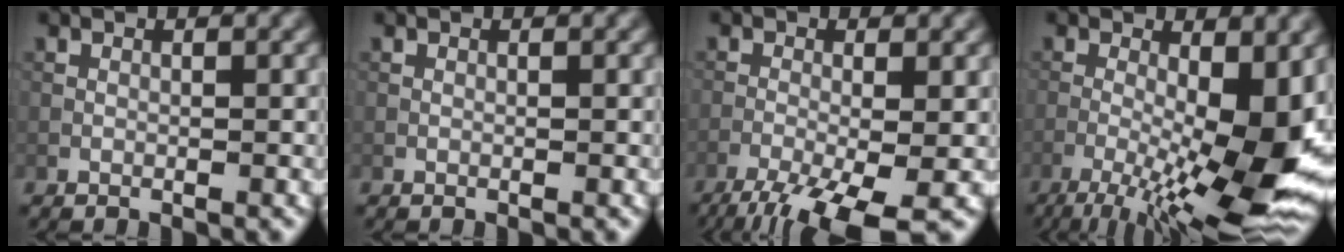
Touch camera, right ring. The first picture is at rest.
{"total": 0.0}
{"total": 7.3, "force": [-4.5, 1.8, 5.4], "torque": [-0.102, -0.024, -0.083]}
{"total": 14.0, "force": [-3.8, 4.4, 12.8], "torque": [-0.210, -0.007, -0.058]}